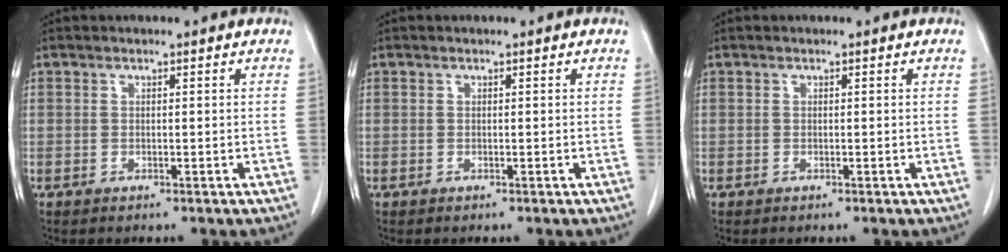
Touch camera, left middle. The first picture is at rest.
{"total": 0.0}
{"total": 0.0}